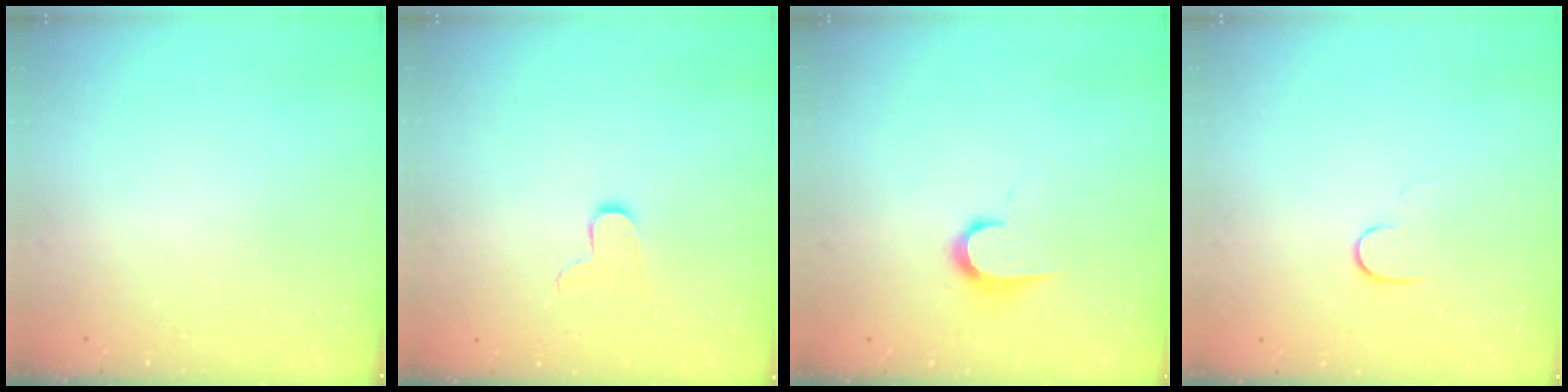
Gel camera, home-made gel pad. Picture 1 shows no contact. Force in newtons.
{"total": 7.6, "press": 7.6, "slide": 0.6}
{"total": 6.4, "press": 6.3, "slide": 0.7}
{"total": 6.8, "press": 6.7, "slide": 1.0}